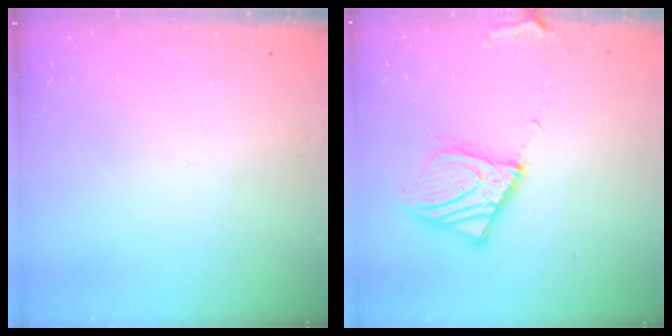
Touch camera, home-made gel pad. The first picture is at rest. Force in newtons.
{"total": 12.6, "press": 12.5, "slide": 1.2}